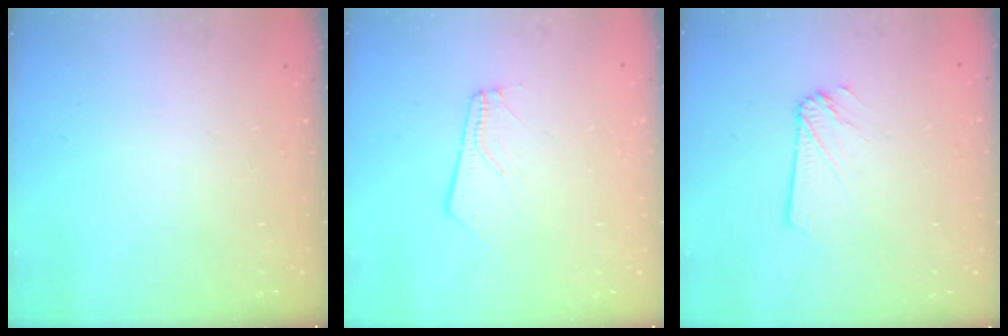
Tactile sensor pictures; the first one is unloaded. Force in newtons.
{"total": 4.0, "press": 3.9, "slide": 0.5}
{"total": 2.3, "press": 2.3, "slide": 0.2}